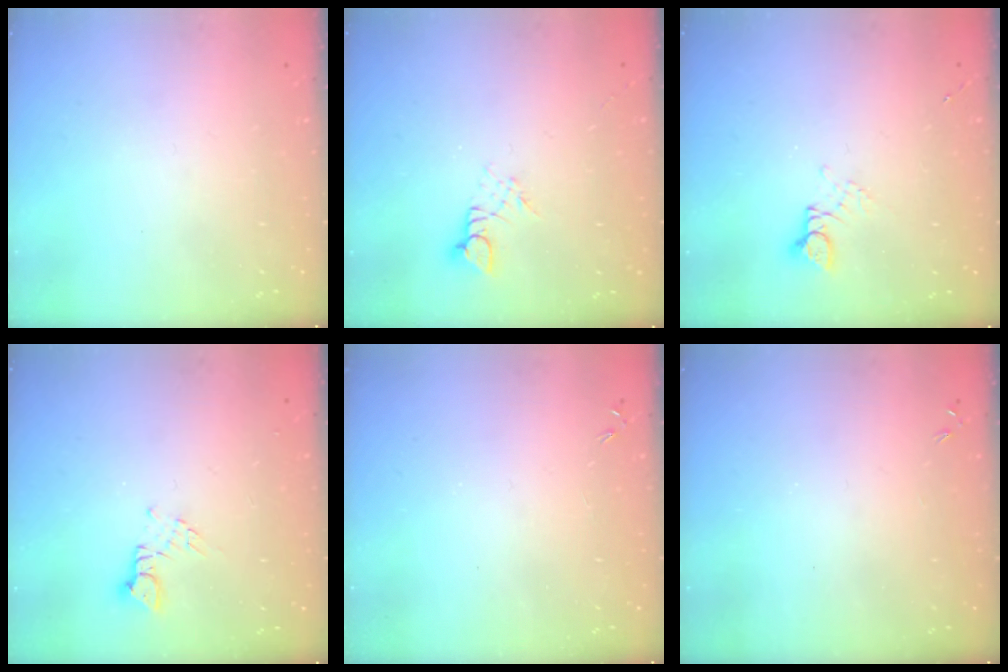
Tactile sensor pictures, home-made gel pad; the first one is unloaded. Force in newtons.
{"total": 2.6, "press": 2.6, "slide": 0.3}
{"total": 2.7, "press": 2.6, "slide": 0.2}
{"total": 2.5, "press": 2.5, "slide": 0.3}
{"total": 0.0}
{"total": 0.0}